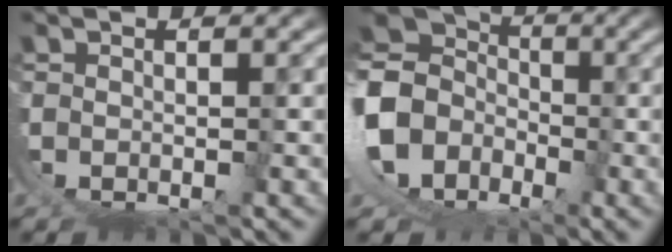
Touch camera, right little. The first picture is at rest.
{"total": 10.7, "force": [0.2, 9.1, 5.6], "torque": [-0.142, -0.019, -0.006]}